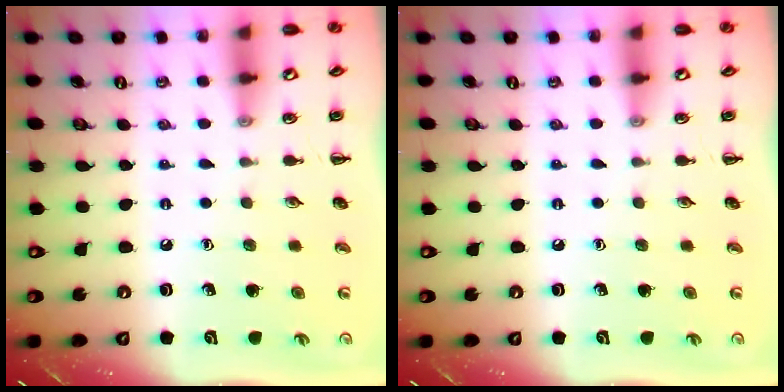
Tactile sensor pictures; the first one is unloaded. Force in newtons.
{"total": 0.0}